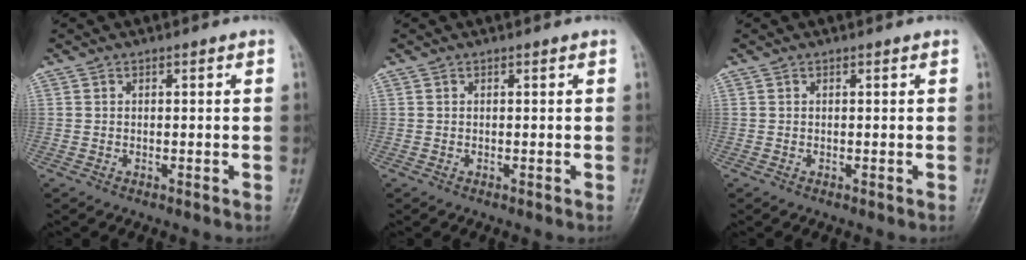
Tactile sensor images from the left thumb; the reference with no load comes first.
{"total": 0.0}
{"total": 0.0}